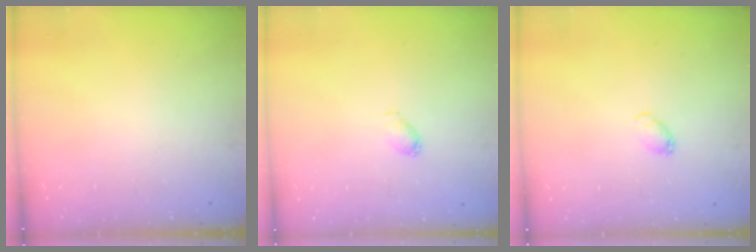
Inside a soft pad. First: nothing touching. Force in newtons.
{"total": 3.3, "press": 3.2, "slide": 0.6}
{"total": 2.9, "press": 2.8, "slide": 0.6}